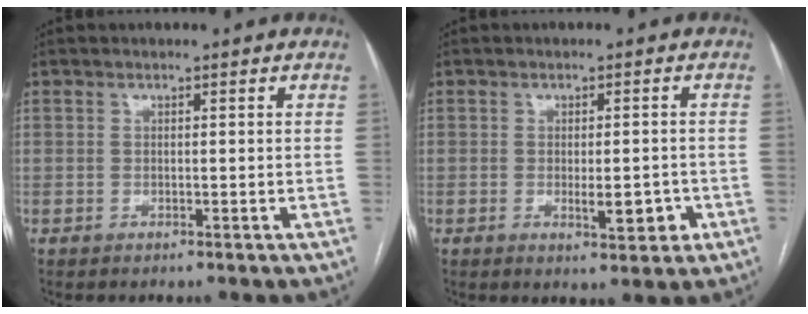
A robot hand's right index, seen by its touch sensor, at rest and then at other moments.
{"total": 4.5, "force": [-1.4, 1.3, 4.1], "torque": [-0.061, -0.004, -0.012]}